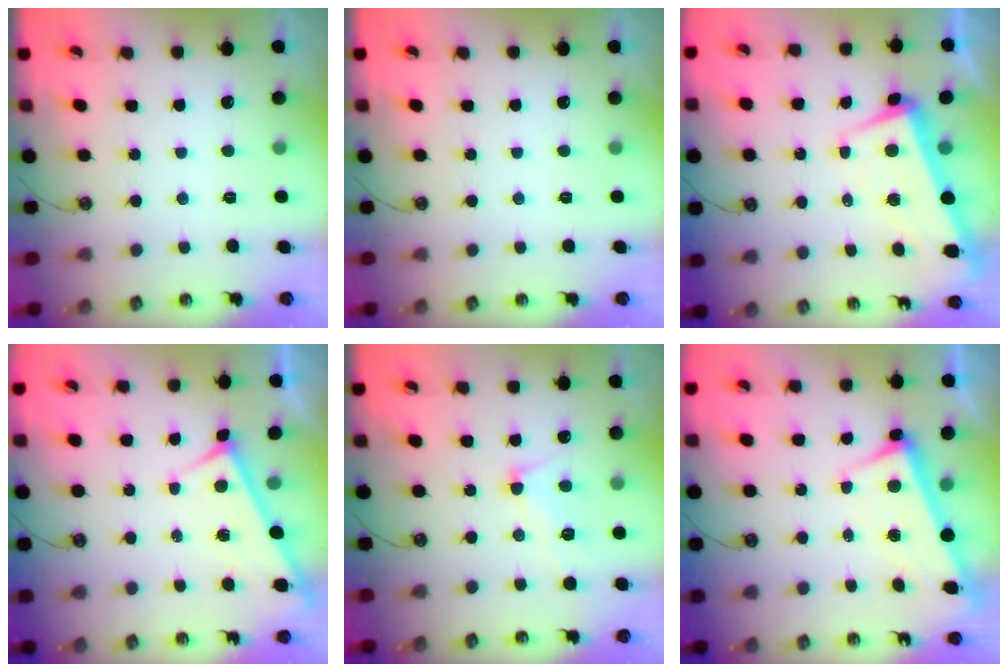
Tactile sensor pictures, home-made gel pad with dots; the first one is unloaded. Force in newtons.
{"total": 0.0}
{"total": 2.2, "press": 0.7, "slide": 2.1}
{"total": 3.8, "press": 3.8, "slide": 0.5}
{"total": 5.8, "press": 5.7, "slide": 0.6}
{"total": 3.2, "press": 3.1, "slide": 0.7}